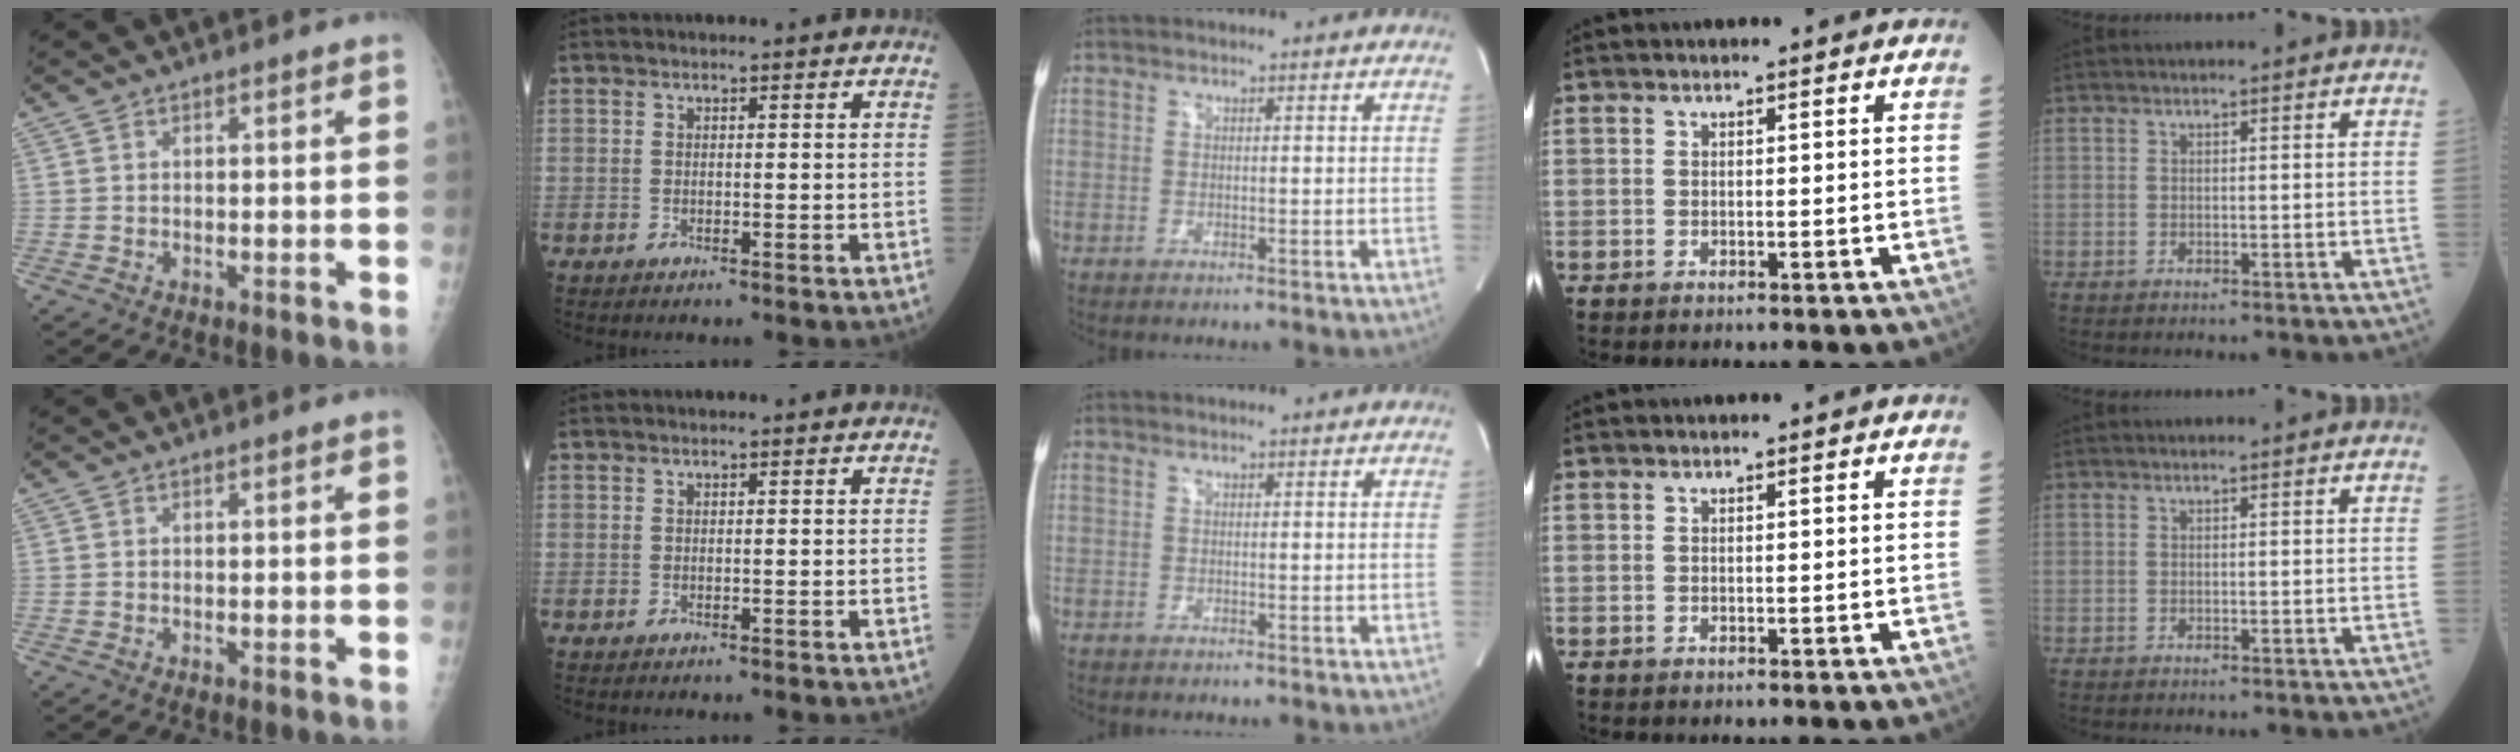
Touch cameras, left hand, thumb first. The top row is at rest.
{}